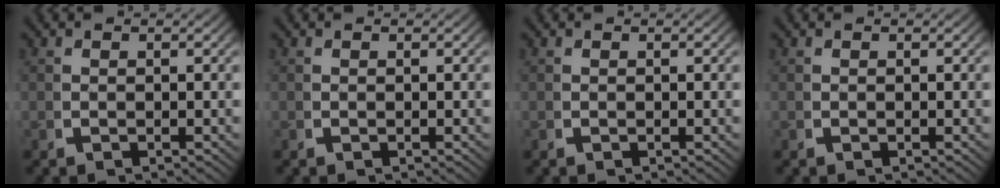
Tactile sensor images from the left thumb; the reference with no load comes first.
{"total": 0.0}
{"total": 0.0}
{"total": 0.0}